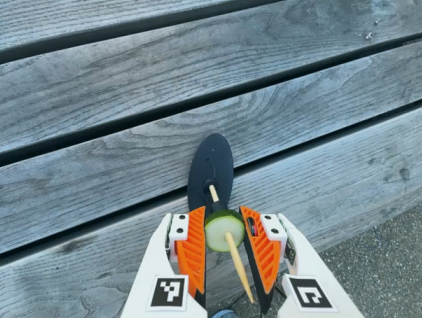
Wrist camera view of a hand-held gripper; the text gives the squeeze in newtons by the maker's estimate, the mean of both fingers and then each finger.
{"total": 11.1, "left": 11.0, "right": 11.2}